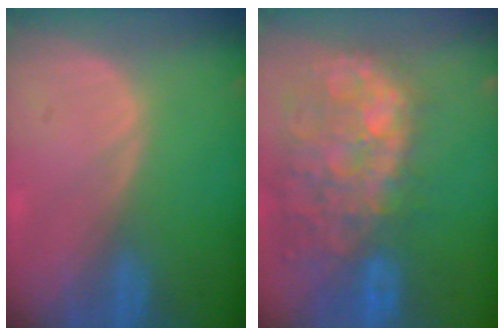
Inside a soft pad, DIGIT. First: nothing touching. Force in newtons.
{"total": 14.2, "press": 11.6, "slide": 8.1}